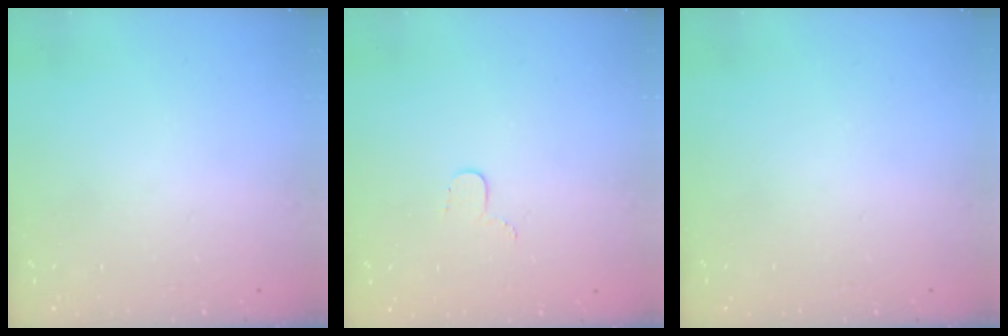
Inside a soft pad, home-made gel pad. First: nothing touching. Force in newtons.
{"total": 3.4, "press": 3.4, "slide": 0.4}
{"total": 0.0}